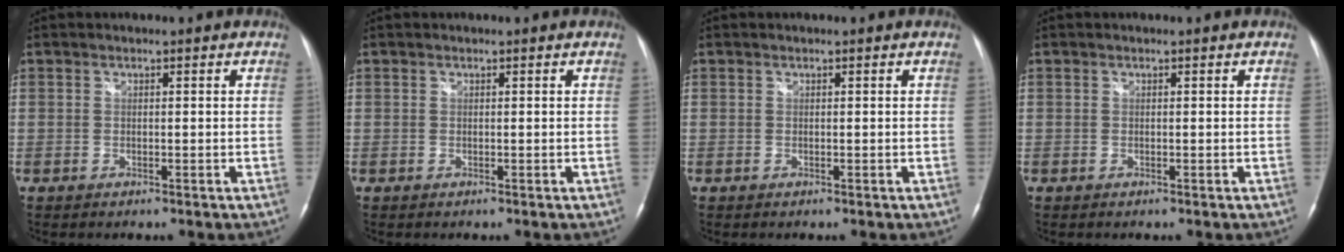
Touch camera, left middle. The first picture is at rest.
{"total": 0.0}
{"total": 0.0}
{"total": 0.0}